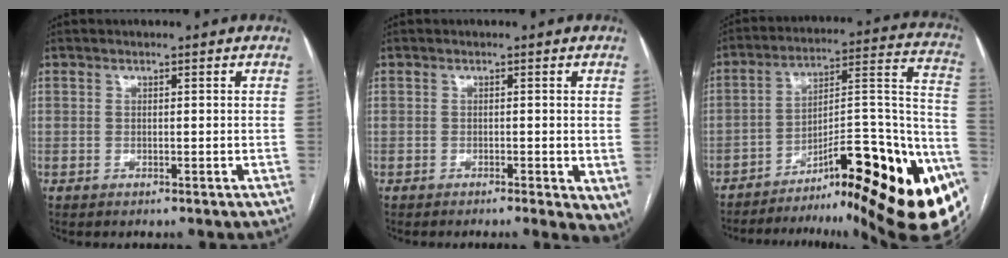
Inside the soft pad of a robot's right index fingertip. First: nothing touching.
{"total": 4.9, "force": [-2.3, 1.5, 4.0], "torque": [-0.037, -0.012, -0.039]}
{"total": 31.3, "force": [-18.4, 6.1, 24.5], "torque": [-0.228, 0.014, -0.253]}